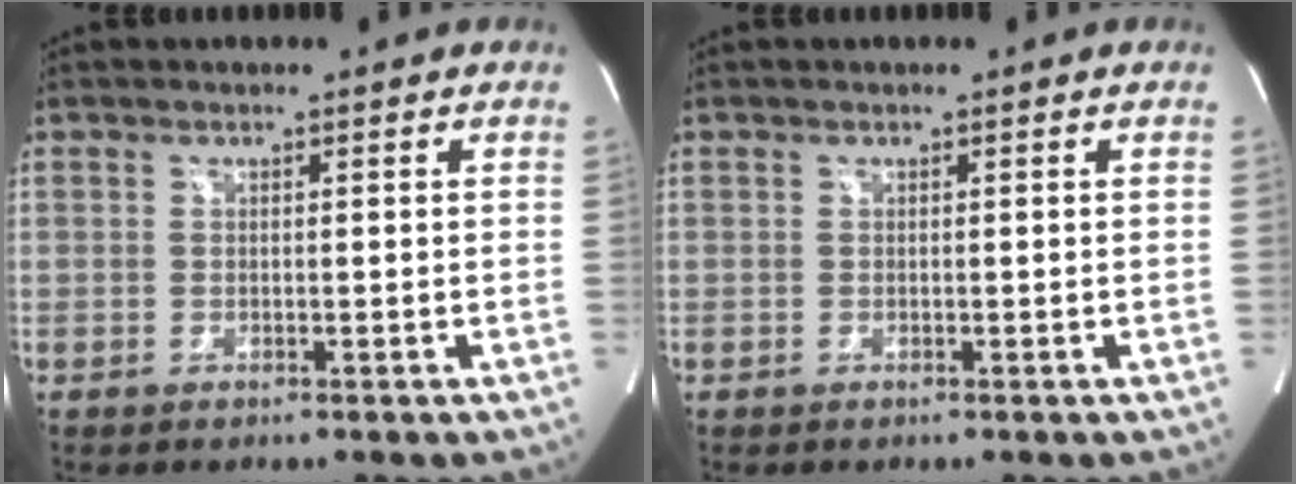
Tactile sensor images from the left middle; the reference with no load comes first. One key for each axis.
{"total": 0.0}